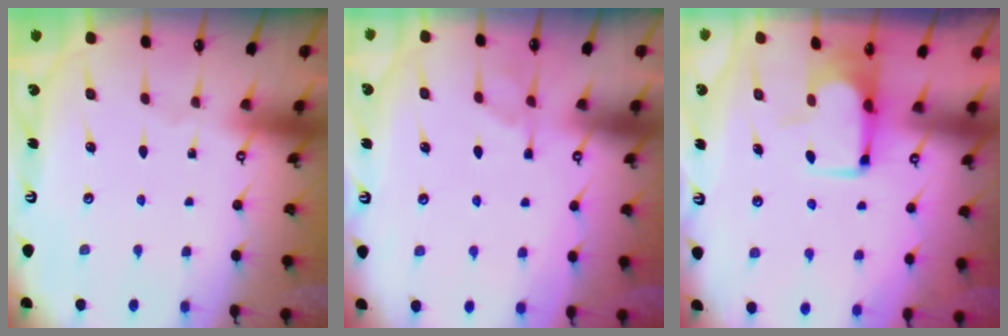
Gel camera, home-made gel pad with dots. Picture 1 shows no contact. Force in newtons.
{"total": 0.9, "press": 0.1, "slide": 0.9}
{"total": 3.7, "press": 3.7, "slide": 0.4}